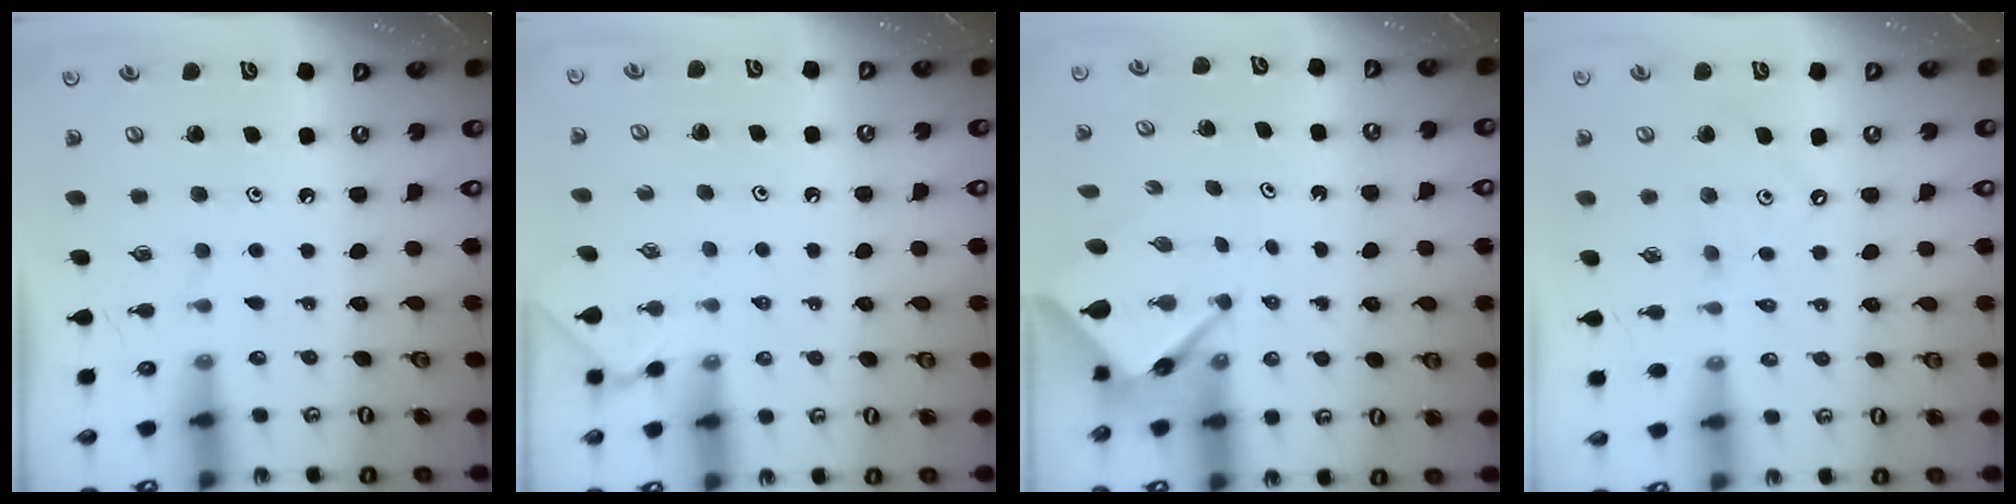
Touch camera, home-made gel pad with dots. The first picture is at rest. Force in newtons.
{"total": 1.4, "press": 1.4, "slide": 0.2}
{"total": 3.9, "press": 3.9, "slide": 0.2}
{"total": 5.5, "press": 5.4, "slide": 0.6}